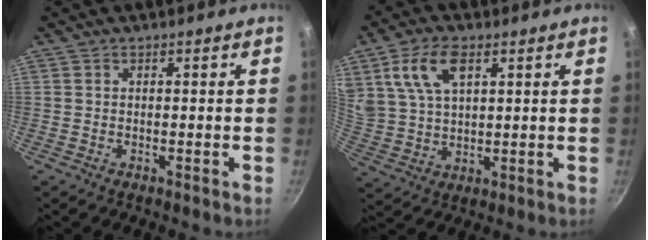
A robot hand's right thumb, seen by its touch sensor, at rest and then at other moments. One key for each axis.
{"total": 10.7, "fx": 4.7, "fy": 5.8, "fz": 7.6, "tx": -0.141, "ty": -0.009, "tz": 0.096}